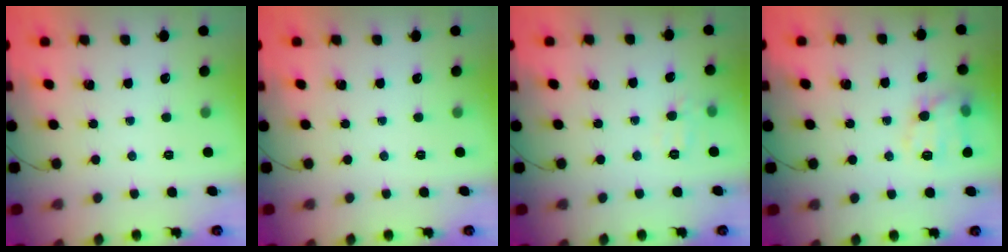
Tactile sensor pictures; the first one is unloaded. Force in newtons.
{"total": 0.0}
{"total": 5.4, "press": 5.3, "slide": 1.1}
{"total": 12.4, "press": 12.4, "slide": 0.3}